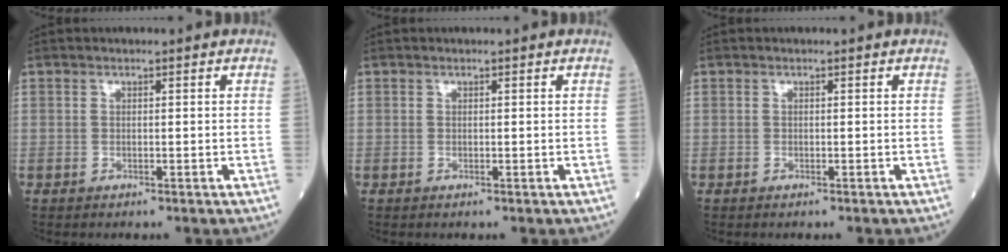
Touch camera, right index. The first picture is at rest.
{"total": 0.0}
{"total": 0.0}